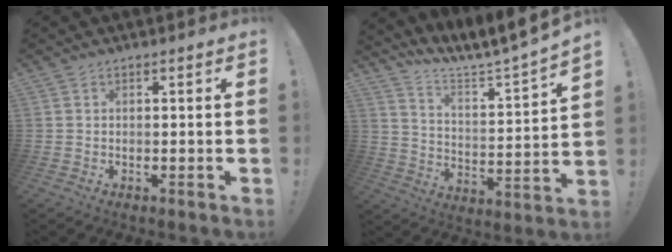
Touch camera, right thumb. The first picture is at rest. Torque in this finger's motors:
{"motor_torque": [0.00, 0.00, 0.43, 0.46, 0.00]}